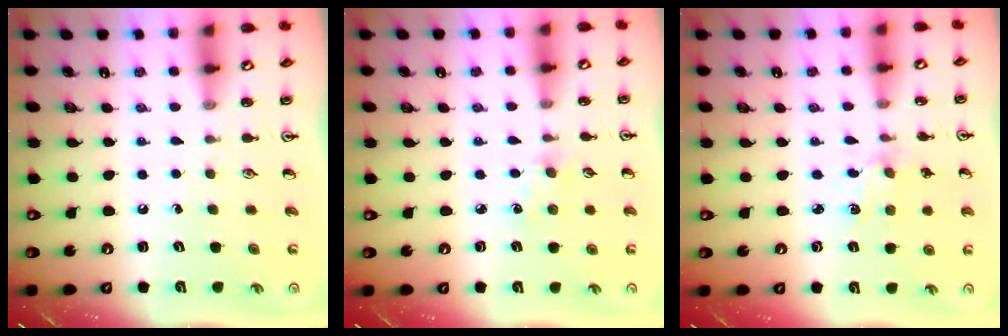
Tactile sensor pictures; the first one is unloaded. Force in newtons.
{"total": 1.9, "press": 1.9, "slide": 0.3}
{"total": 2.0, "press": 2.0, "slide": 0.4}